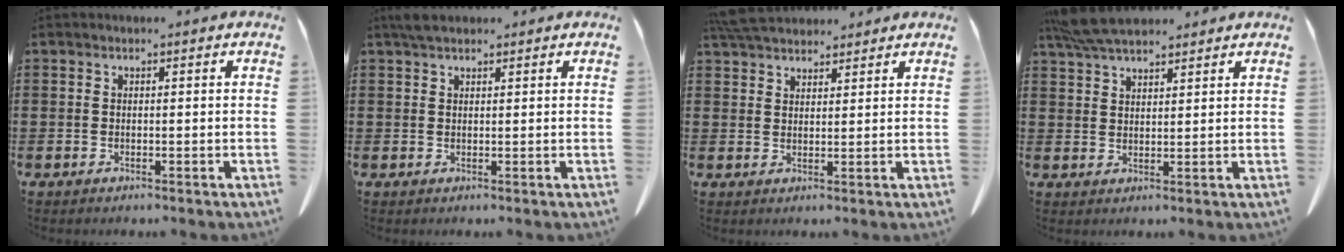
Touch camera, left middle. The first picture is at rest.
{"total": 2.1, "force": [1.8, 0.7, 0.9], "torque": [-0.024, 0.002, 0.035]}
{"total": 5.1, "force": [4.7, 1.1, 1.4], "torque": [-0.040, -0.007, 0.093]}
{"total": 5.9, "force": [5.1, 1.4, 2.6], "torque": [-0.065, -0.008, 0.099]}